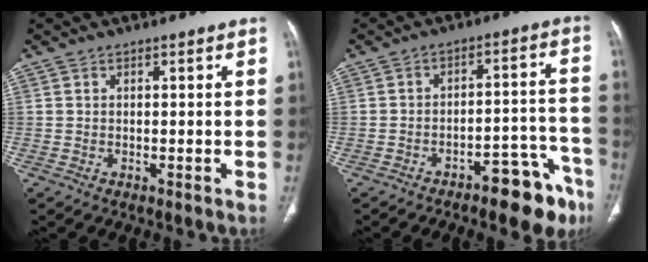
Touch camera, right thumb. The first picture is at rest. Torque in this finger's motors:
{"motor_torque": [1.43, 1.66, -0.15, 0.02, 0.13]}